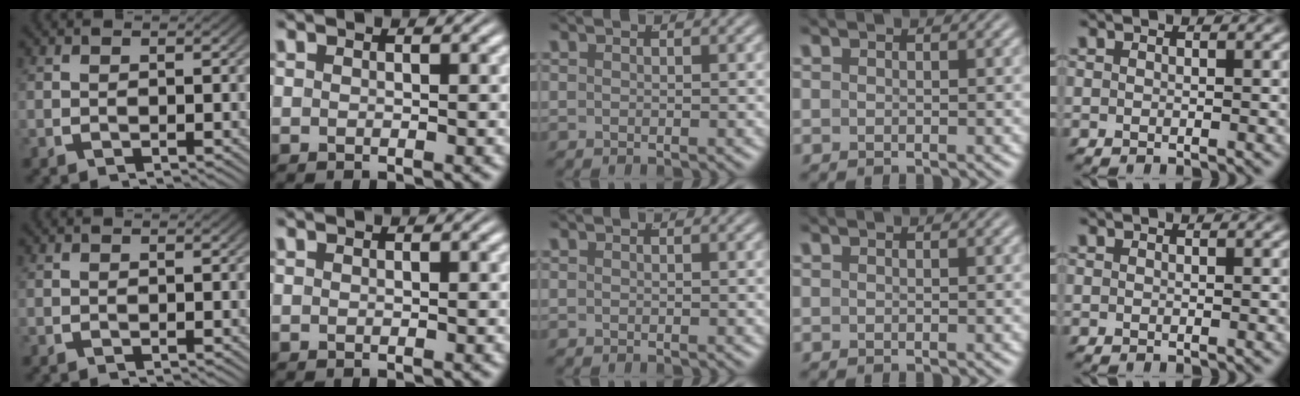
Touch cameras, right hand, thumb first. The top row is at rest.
{}